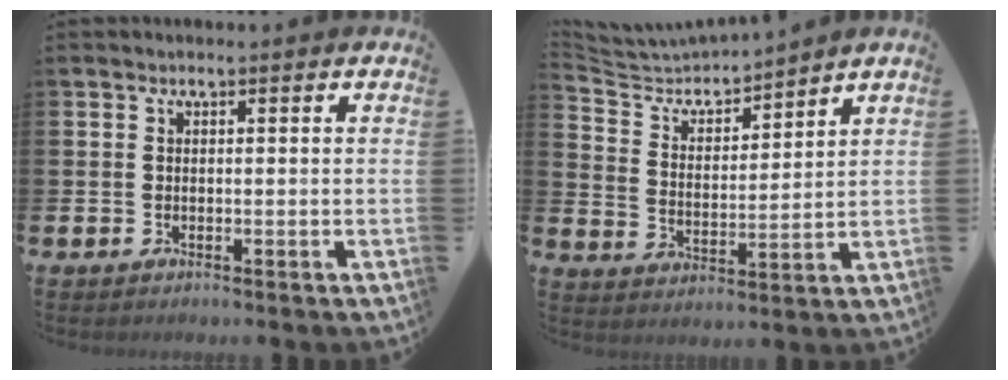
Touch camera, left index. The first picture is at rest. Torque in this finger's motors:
{"motor_torque": [0.42, -0.49, 0.11, 0.03]}